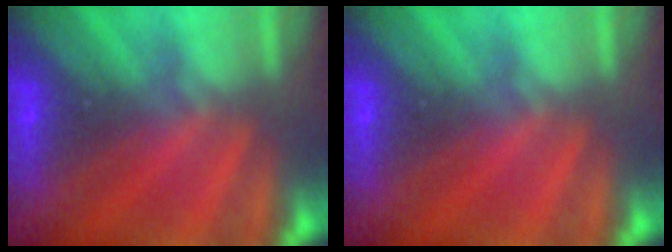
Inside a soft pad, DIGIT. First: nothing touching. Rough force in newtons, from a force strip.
{"total": 0.0}